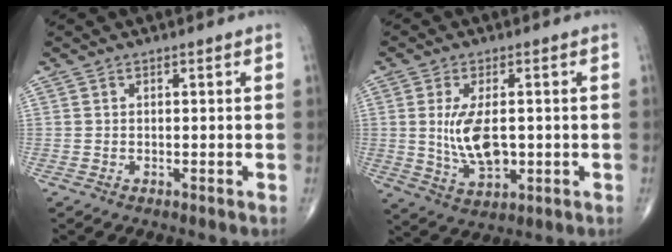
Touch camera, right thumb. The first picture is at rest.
{"total": 9.1, "force": [0.2, 4.6, 7.9], "torque": [-0.148, -0.012, 0.013]}